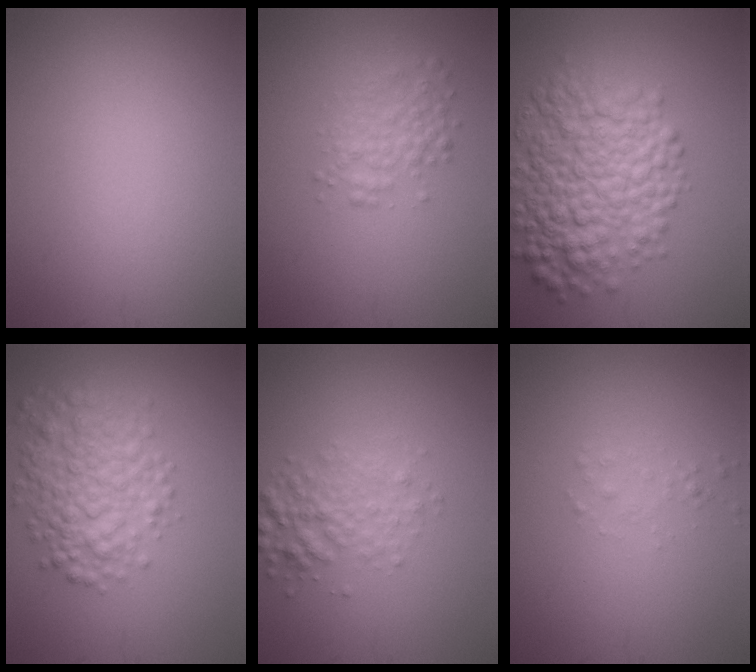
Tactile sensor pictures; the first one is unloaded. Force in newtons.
{"total": 2.6, "press": 2.6, "slide": 0.1}
{"total": 8.6, "press": 8.6, "slide": 0.0}
{"total": 5.2, "press": 5.2, "slide": 0.1}
{"total": 3.0, "press": 3.0, "slide": 0.1}
{"total": 0.8, "press": 0.7, "slide": 0.1}